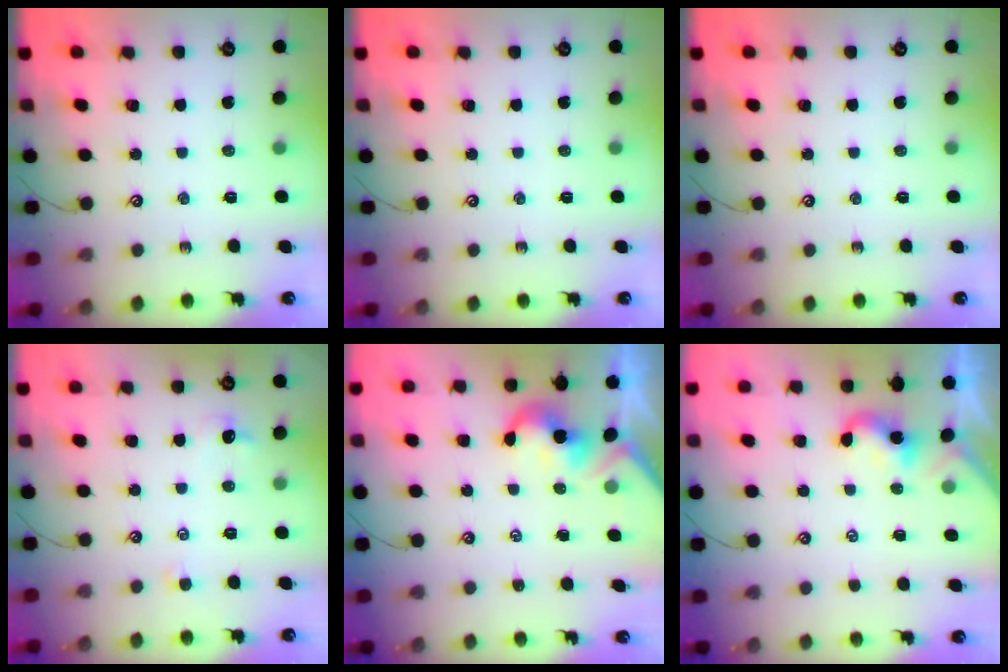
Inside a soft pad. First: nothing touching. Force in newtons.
{"total": 0.0}
{"total": 0.0}
{"total": 1.0, "press": 0.8, "slide": 0.5}
{"total": 2.1, "press": 2.0, "slide": 0.5}
{"total": 2.4, "press": 2.4, "slide": 0.2}